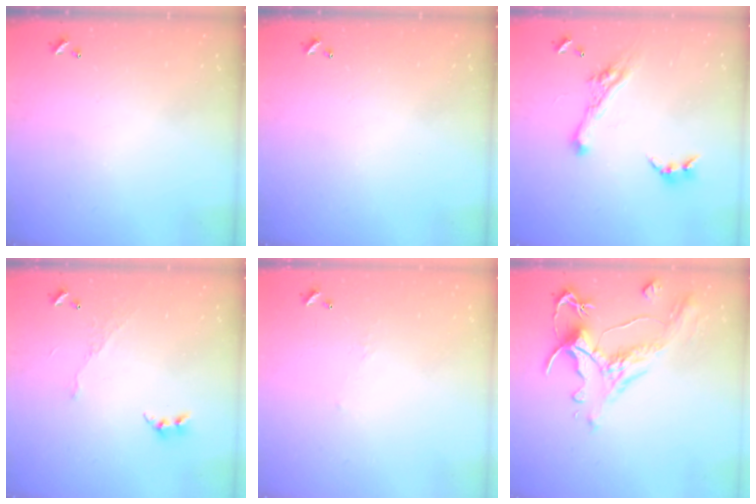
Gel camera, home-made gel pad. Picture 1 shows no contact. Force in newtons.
{"total": 0.0}
{"total": 8.8, "press": 8.7, "slide": 1.4}
{"total": 6.1, "press": 6.0, "slide": 0.5}
{"total": 6.1, "press": 6.1, "slide": 0.6}
{"total": 1.5, "press": 0.2, "slide": 1.5}